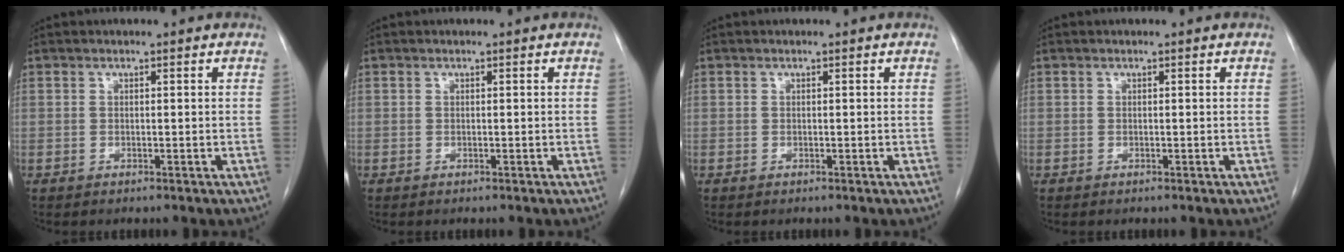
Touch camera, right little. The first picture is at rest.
{"total": 0.0}
{"total": 0.0}
{"total": 0.0}